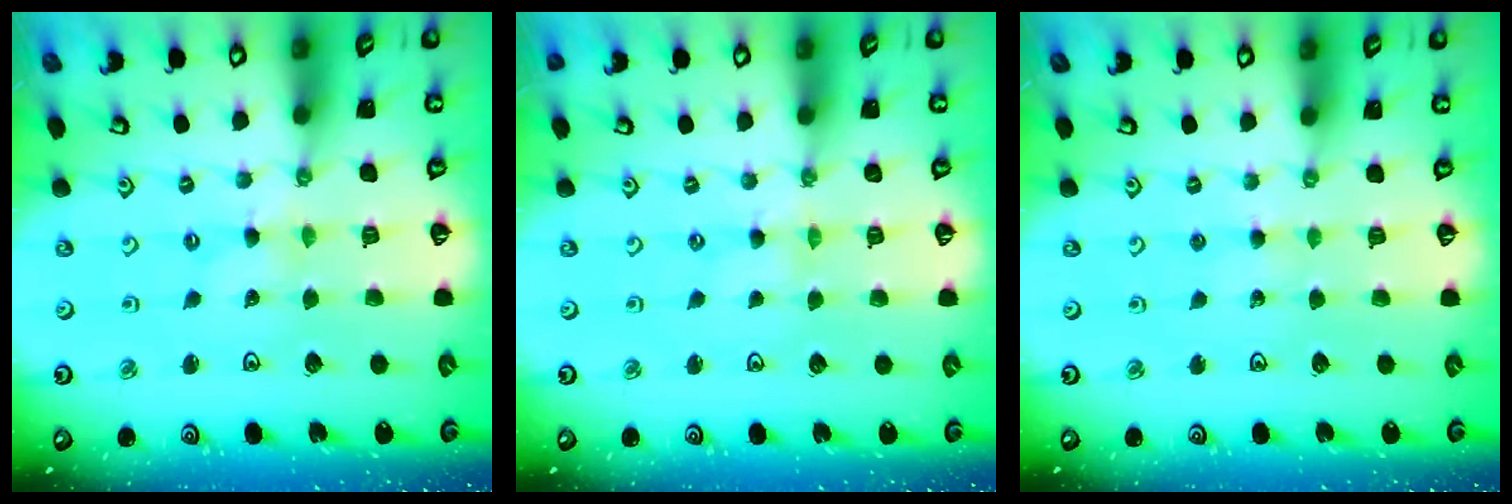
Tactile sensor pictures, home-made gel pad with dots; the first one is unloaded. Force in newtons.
{"total": 0.0}
{"total": 2.2, "press": 2.2, "slide": 0.2}